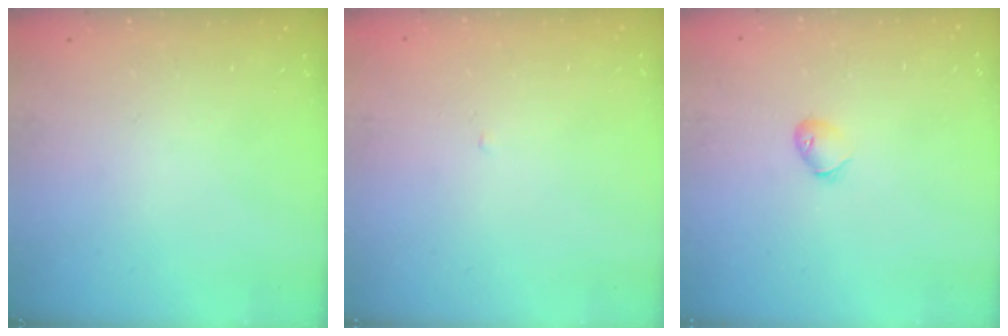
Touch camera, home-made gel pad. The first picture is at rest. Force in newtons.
{"total": 1.7, "press": 1.7, "slide": 0.3}
{"total": 3.5, "press": 3.4, "slide": 0.8}